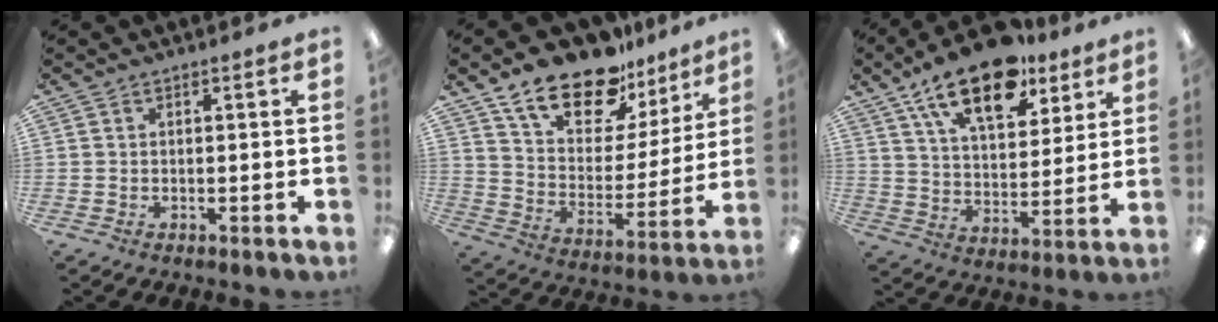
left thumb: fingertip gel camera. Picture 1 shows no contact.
{"total": 19.0, "force": [15.0, 8.5, 8.2], "torque": [-0.151, -0.100, 0.266]}
{"total": 19.1, "force": [12.9, 8.8, 11.0], "torque": [-0.181, -0.062, 0.221]}